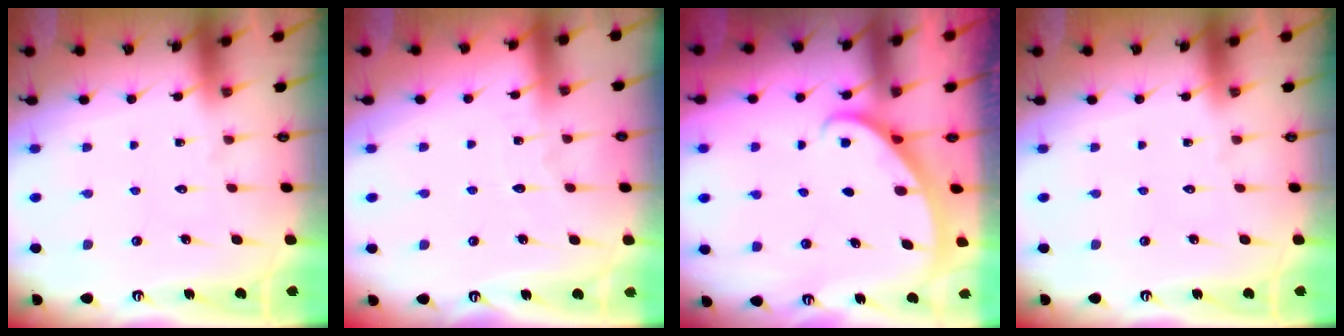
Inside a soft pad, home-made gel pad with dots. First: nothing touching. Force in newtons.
{"total": 3.1, "press": 3.1, "slide": 0.4}
{"total": 2.0, "press": 2.0, "slide": 0.1}
{"total": 0.0}